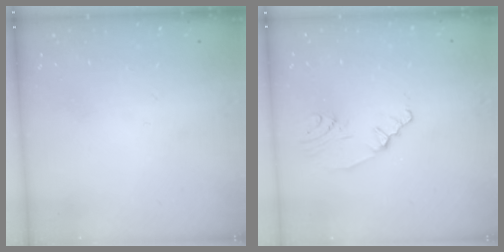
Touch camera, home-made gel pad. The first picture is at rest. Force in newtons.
{"total": 2.2, "press": 1.9, "slide": 1.0}